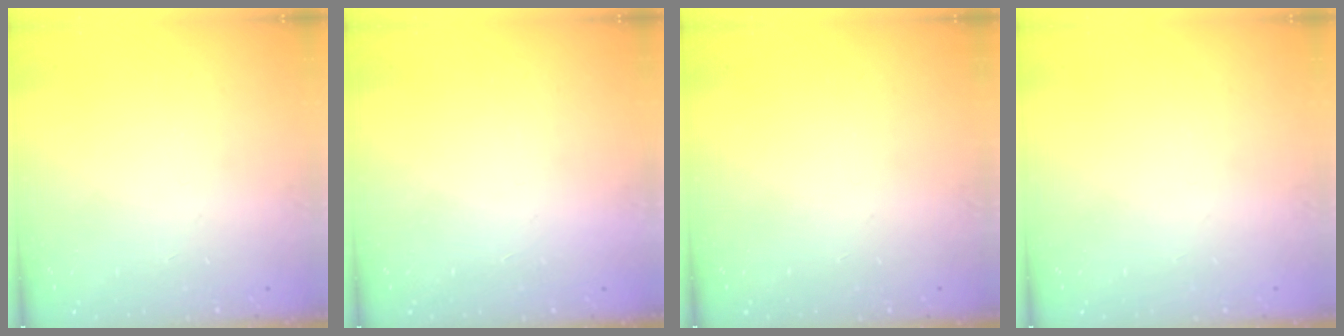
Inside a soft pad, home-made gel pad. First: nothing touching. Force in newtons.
{"total": 1.5, "press": 1.5, "slide": 0.1}
{"total": 0.0}
{"total": 0.0}